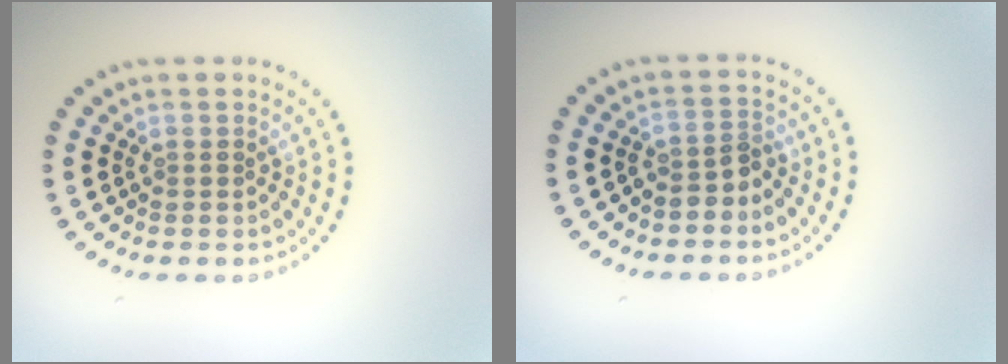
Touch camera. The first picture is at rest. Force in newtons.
{"total": 2.0, "press": 1.4, "slide": 1.4}